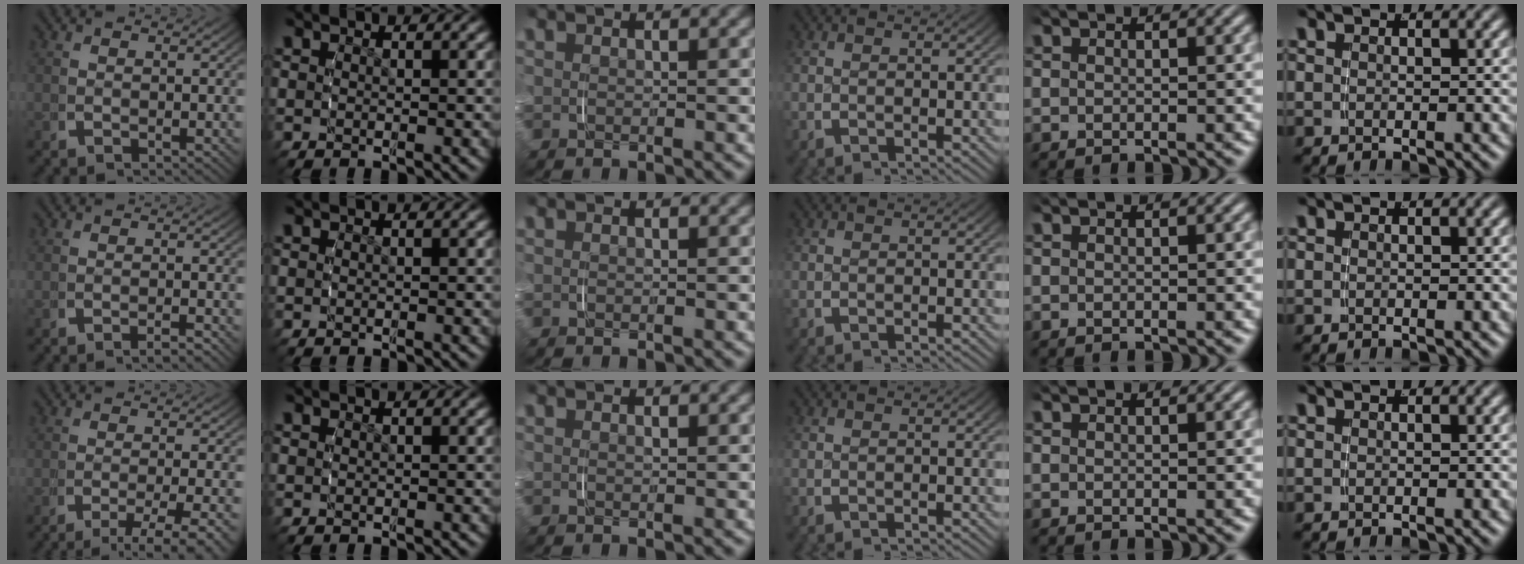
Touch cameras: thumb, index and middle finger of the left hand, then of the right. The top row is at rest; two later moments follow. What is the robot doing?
{"motion": "grasp_and_lifting", "object": "measuring cup"}